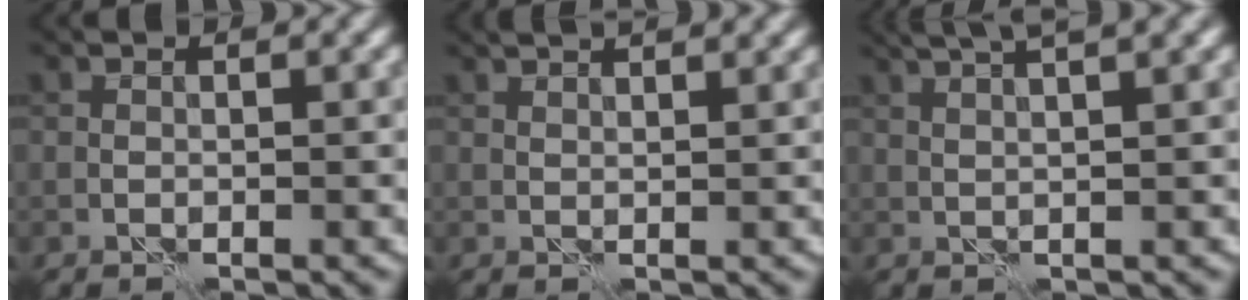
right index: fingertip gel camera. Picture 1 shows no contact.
{"total": 4.7, "force": [3.3, 1.7, 2.8], "torque": [-0.025, 0.033, 0.022]}
{"total": 6.7, "force": [4.2, 2.0, 4.9], "torque": [-0.061, 0.040, 0.040]}